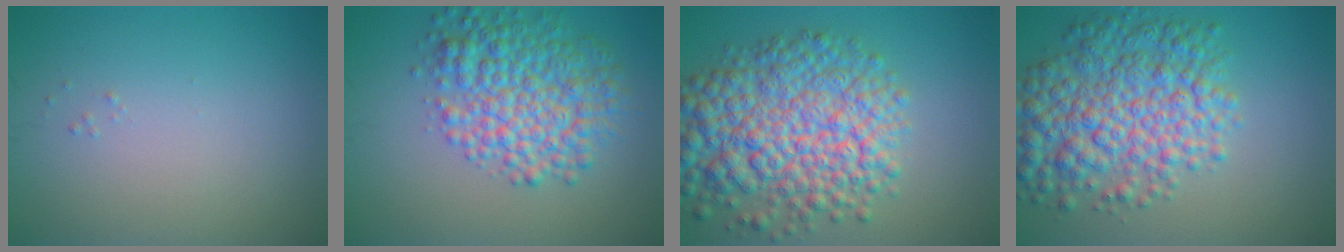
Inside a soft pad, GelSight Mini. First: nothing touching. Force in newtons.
{"total": 7.0, "press": 7.0, "slide": 0.0}
{"total": 9.9, "press": 9.9, "slide": 0.3}
{"total": 8.2, "press": 8.2, "slide": 0.2}